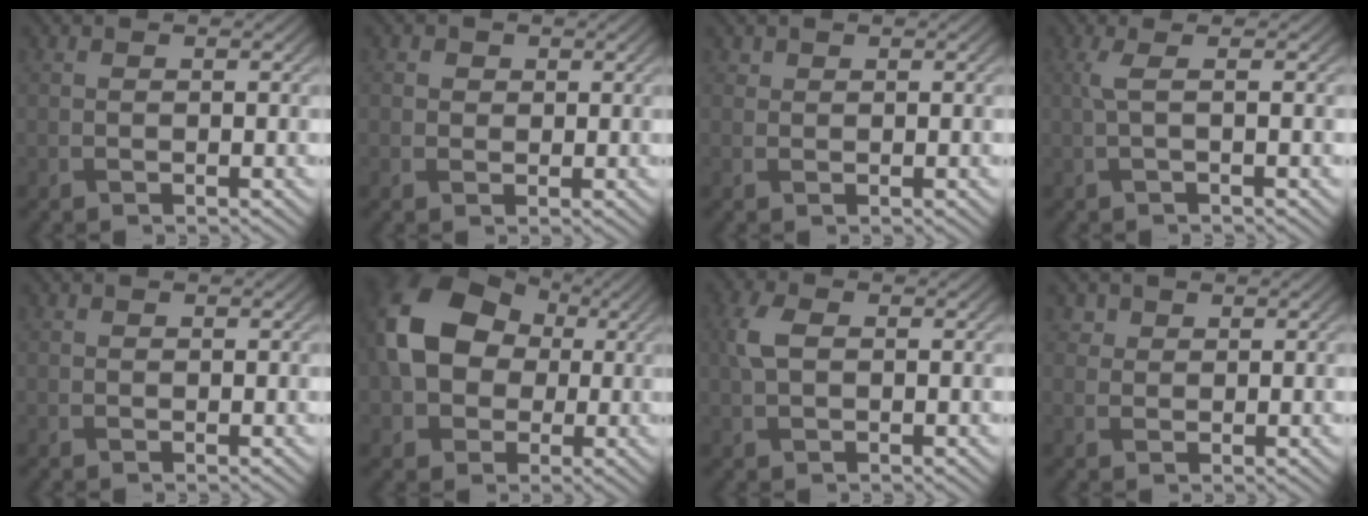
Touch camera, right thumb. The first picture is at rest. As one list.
[{"total": 1.6, "force": [0.5, 1.4, 0.4], "torque": [-0.007, -0.005, 0.003]}, {"total": 0.7, "force": [0.6, 0.4, 0.1], "torque": [-0.003, -0.001, 0.012]}, {"total": 2.6, "force": [0.3, 0.6, 2.5], "torque": [-0.046, 0.008, -0.001]}, {"total": 0.0}, {"total": 13.7, "force": [1.5, 10.5, 8.7], "torque": [-0.180, 0.010, 0.016]}, {"total": 3.3, "force": [0.4, 1.9, 2.7], "torque": [-0.069, 0.006, 0.005]}, {"total": 1.7, "force": [1.1, 1.3, 0.4], "torque": [-0.009, -0.008, 0.024]}]